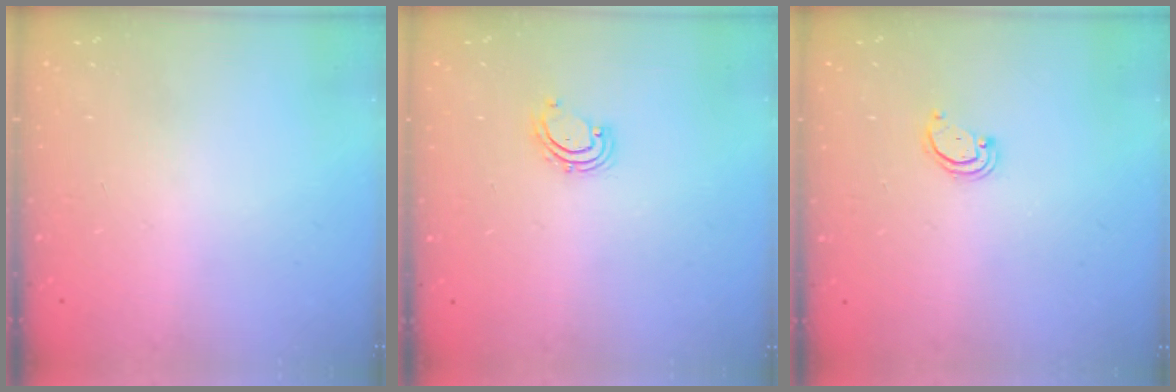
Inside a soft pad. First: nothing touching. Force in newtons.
{"total": 2.9, "press": 2.9, "slide": 0.4}
{"total": 2.2, "press": 2.2, "slide": 0.2}